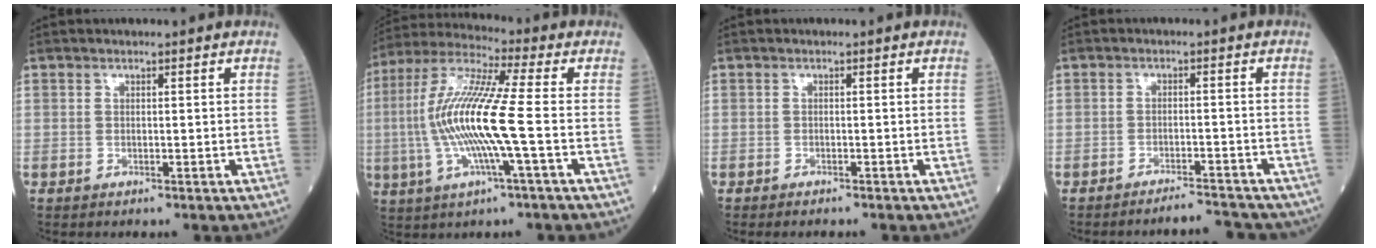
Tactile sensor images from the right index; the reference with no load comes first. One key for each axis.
{"total": 14.5, "fx": -1.9, "fy": 0.2, "fz": 14.4, "tx": -0.300, "ty": 0.002, "tz": -0.046}
{"total": 1.2, "fx": -1.1, "fy": 0.2, "fz": 0.4, "tx": -0.004, "ty": -0.001, "tz": -0.016}
{"total": 5.1, "fx": -5.0, "fy": 0.8, "fz": 0.7, "tx": 0.002, "ty": 0.007, "tz": -0.072}